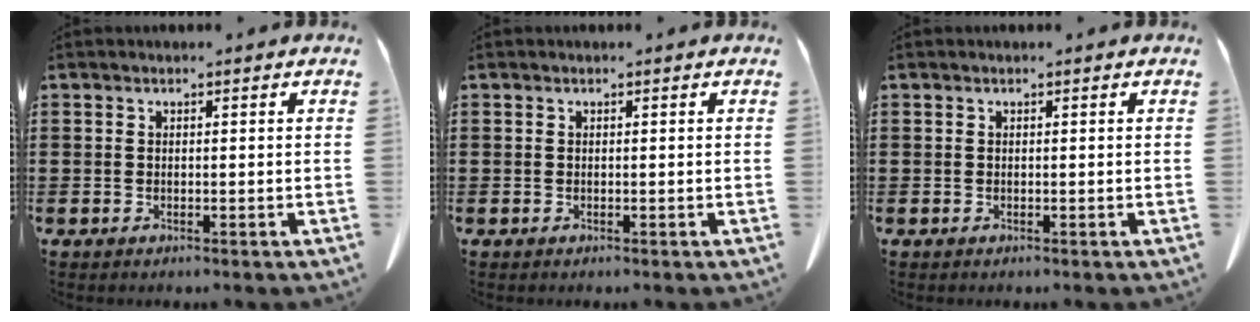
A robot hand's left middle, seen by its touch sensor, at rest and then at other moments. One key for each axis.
{"total": 0.0}
{"total": 0.0}